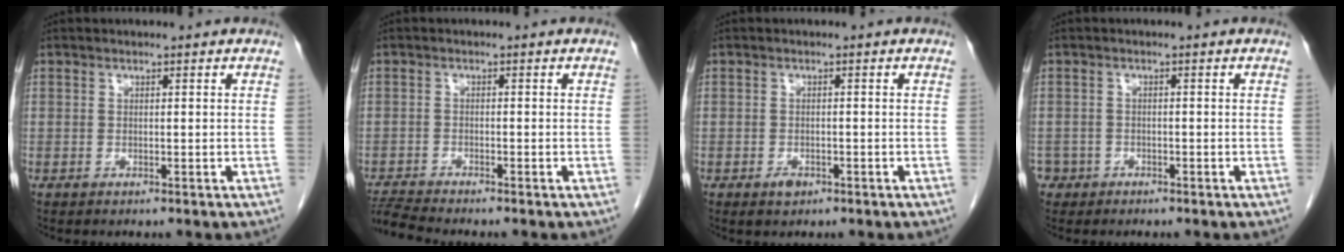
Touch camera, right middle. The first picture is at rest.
{"total": 3.8, "force": [-3.6, -1.1, 0.5], "torque": [-0.015, -0.018, -0.068]}
{"total": 1.6, "force": [-0.9, 0.9, 0.9], "torque": [-0.015, 0.002, -0.010]}
{"total": 2.3, "force": [-1.5, 1.8, -0.2], "torque": [-0.001, 0.009, -0.028]}